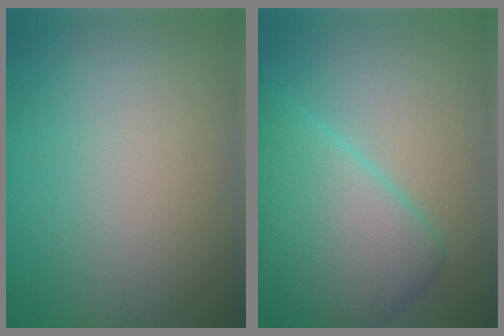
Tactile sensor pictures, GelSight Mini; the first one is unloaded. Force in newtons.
{"total": 8.3, "press": 8.3, "slide": 0.2}